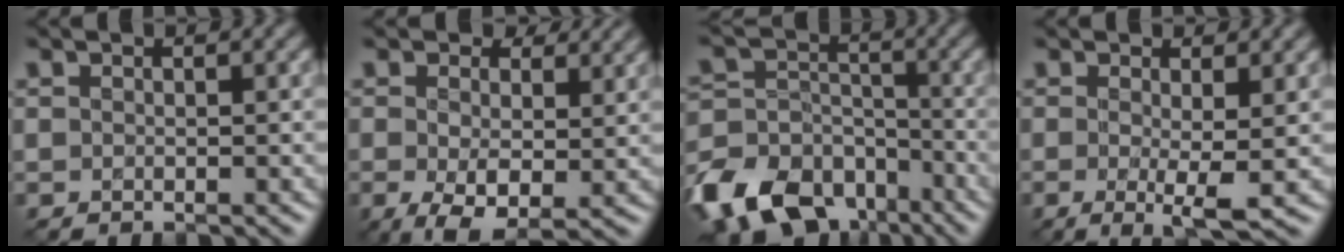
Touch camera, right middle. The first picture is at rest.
{"total": 6.2, "force": [0.3, 4.1, 4.7], "torque": [-0.090, -0.013, 0.005]}
{"total": 13.7, "force": [-8.7, 8.7, 6.1], "torque": [-0.140, -0.018, -0.151]}
{"total": 3.4, "force": [-0.3, 0.5, 3.3], "torque": [-0.059, -0.012, -0.006]}